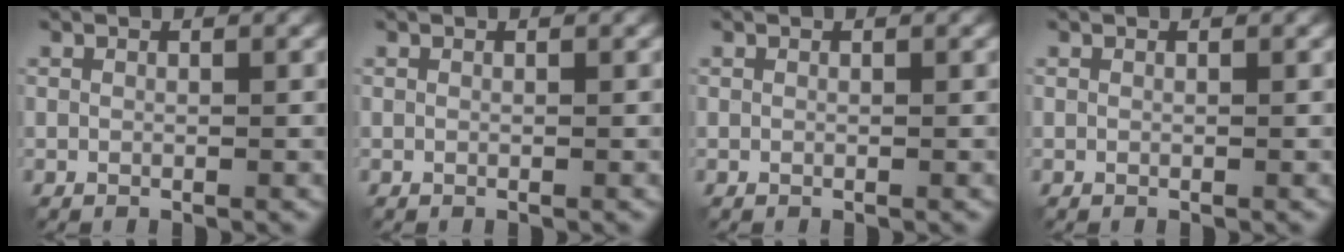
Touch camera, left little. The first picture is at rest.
{"total": 0.0}
{"total": 0.0}
{"total": 0.0}